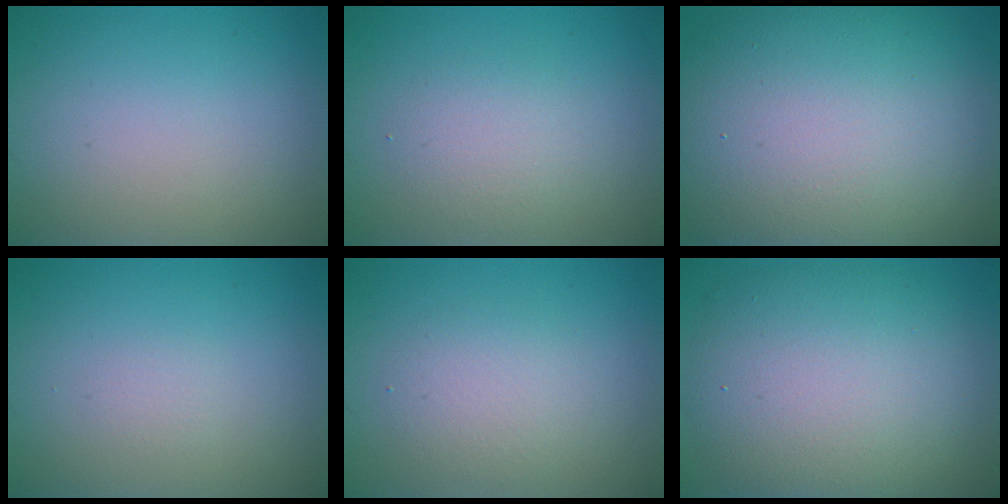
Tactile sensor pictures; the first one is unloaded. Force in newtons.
{"total": 2.2, "press": 2.2, "slide": 0.1}
{"total": 18.0, "press": 18.0, "slide": 0.8}
{"total": 0.6, "press": 0.6, "slide": 0.0}
{"total": 2.8, "press": 2.8, "slide": 0.1}
{"total": 10.9, "press": 10.9, "slide": 0.6}